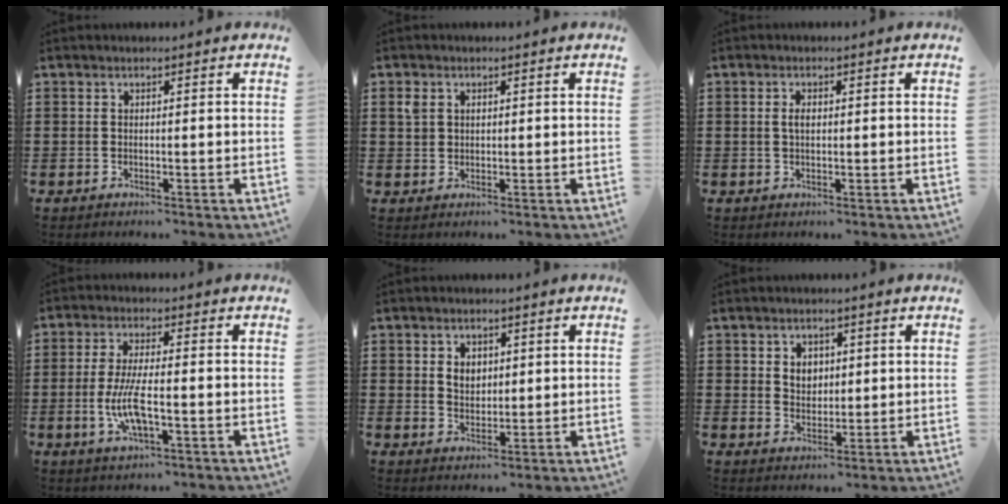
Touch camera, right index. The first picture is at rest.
{"total": 2.3, "force": [1.1, 1.7, 1.0], "torque": [-0.025, 0.008, 0.020]}
{"total": 1.5, "force": [0.2, 0.6, 1.4], "torque": [-0.028, 0.005, 0.002]}
{"total": 7.1, "force": [-1.7, 2.0, 6.6], "torque": [-0.145, -0.011, -0.036]}
{"total": 2.8, "force": [0.8, 2.1, 1.6], "torque": [-0.039, 0.009, 0.014]}
{"total": 2.9, "force": [1.1, 2.4, 1.3], "torque": [-0.033, 0.009, 0.018]}